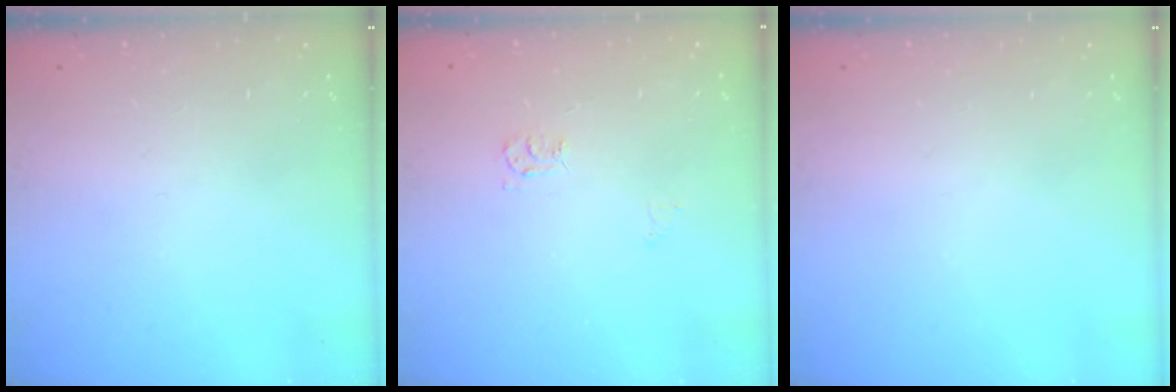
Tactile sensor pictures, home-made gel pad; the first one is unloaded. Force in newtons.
{"total": 3.9, "press": 3.9, "slide": 0.6}
{"total": 0.0}